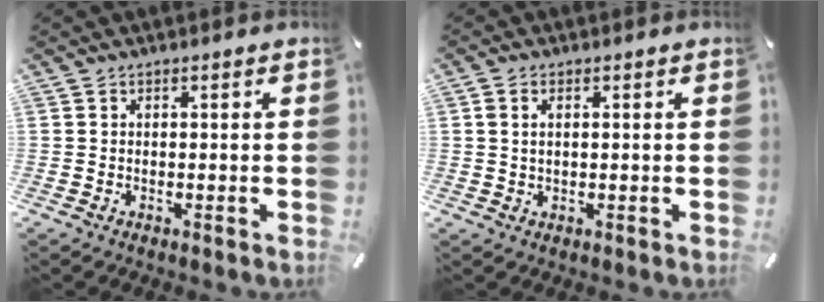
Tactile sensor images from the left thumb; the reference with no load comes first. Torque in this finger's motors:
{"motor_torque": [0.03, -0.13, 0.25, 0.00, 0.01]}